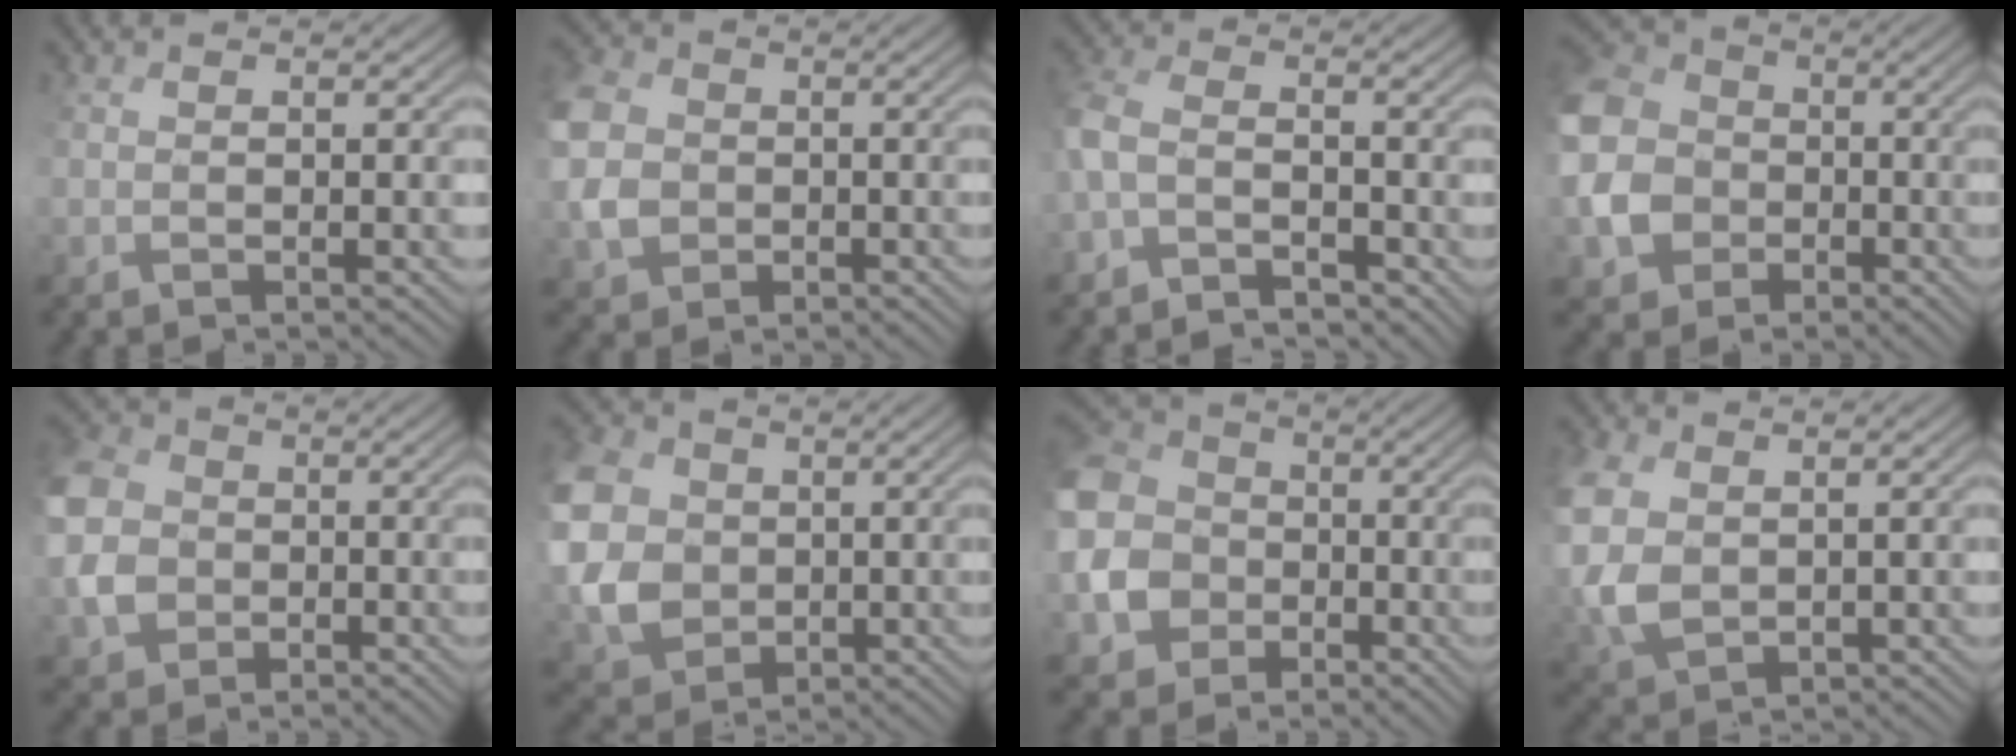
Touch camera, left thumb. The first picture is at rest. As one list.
[{"total": 6.0, "force": [0.0, 5.3, 2.8], "torque": [-0.091, 0.005, -0.011]}, {"total": 3.0, "force": [-2.4, 1.5, 1.2], "torque": [-0.037, 0.002, -0.054]}, {"total": 9.9, "force": [-1.7, 8.6, 4.5], "torque": [-0.159, -0.016, -0.034]}, {"total": 6.7, "force": [-0.6, 5.9, 3.1], "torque": [-0.098, 0.003, -0.023]}, {"total": 9.5, "force": [1.7, 8.1, 4.7], "torque": [-0.148, 0.009, 0.031]}, {"total": 11.2, "force": [-2.1, 10.1, 4.4], "torque": [-0.170, -0.017, -0.057]}, {"total": 6.7, "force": [2.4, 4.6, 4.2], "torque": [-0.144, 0.009, 0.051]}]